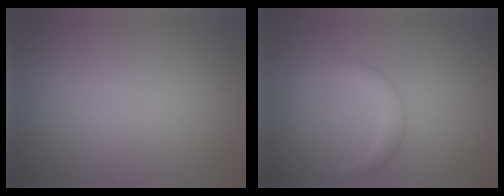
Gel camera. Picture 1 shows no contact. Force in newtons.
{"total": 1.6, "press": 1.6, "slide": 0.0}